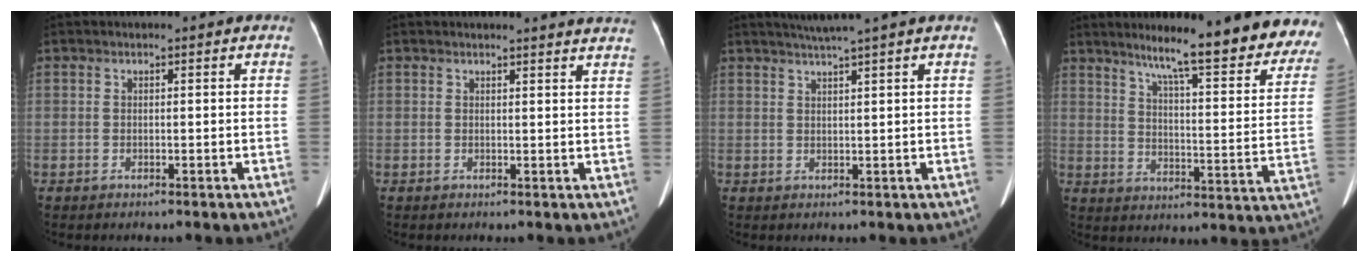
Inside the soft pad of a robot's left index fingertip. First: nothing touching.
{"total": 9.4, "force": [9.2, -0.4, 1.8], "torque": [-0.013, -0.036, 0.078]}
{"total": 4.3, "force": [3.4, -1.4, 2.3], "torque": [-0.036, 0.008, 0.060]}
{"total": 23.7, "force": [19.8, 2.4, 12.8], "torque": [-0.163, -0.053, 0.245]}